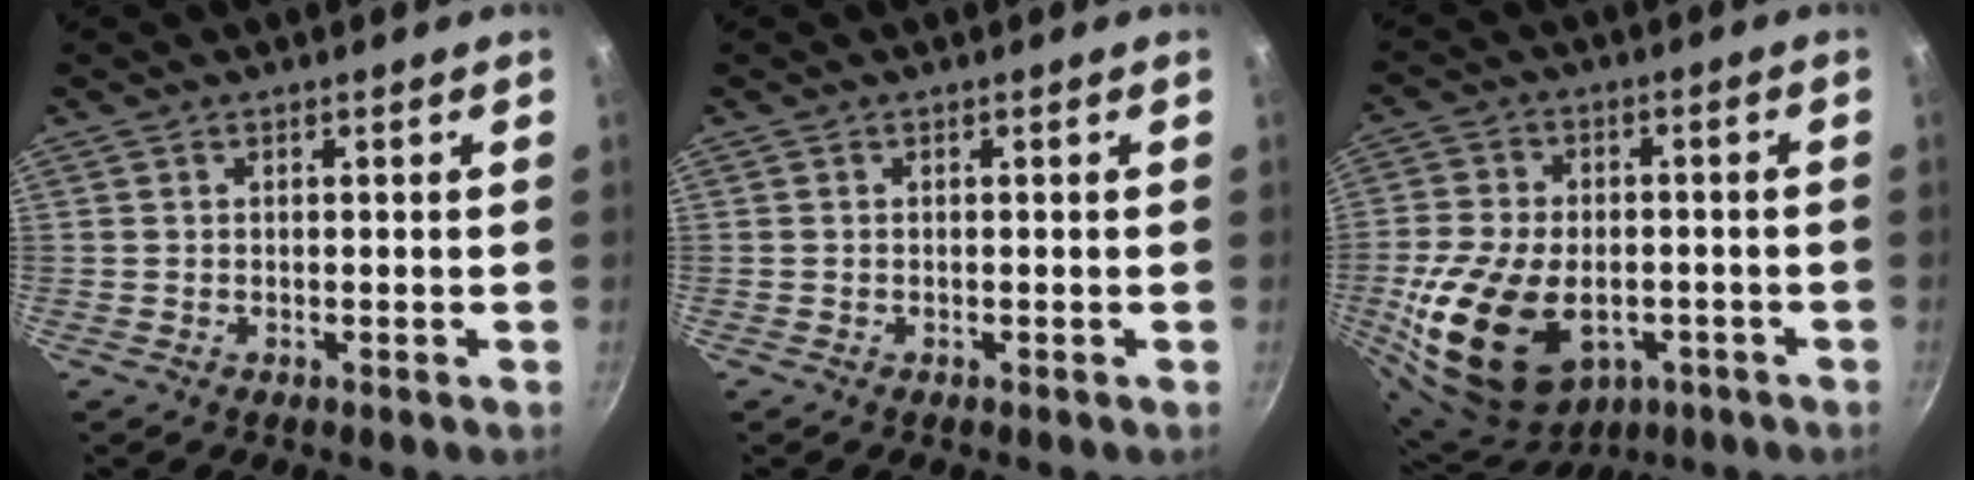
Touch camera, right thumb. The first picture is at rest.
{"total": 0.0}
{"total": 21.2, "force": [-5.7, 13.9, 14.9], "torque": [-0.277, 0.019, -0.083]}